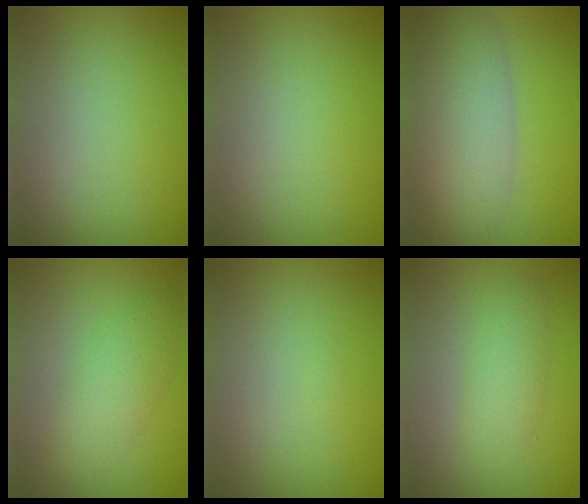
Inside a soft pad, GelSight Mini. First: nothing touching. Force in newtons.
{"total": 0.0}
{"total": 7.5, "press": 7.5, "slide": 0.5}
{"total": 2.3, "press": 2.3, "slide": 0.2}
{"total": 0.0}
{"total": 2.3, "press": 2.3, "slide": 0.1}